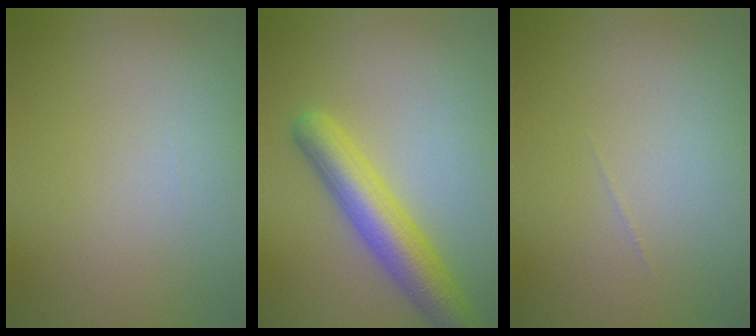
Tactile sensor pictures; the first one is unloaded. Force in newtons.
{"total": 5.0, "press": 5.0, "slide": 0.3}
{"total": 0.0}